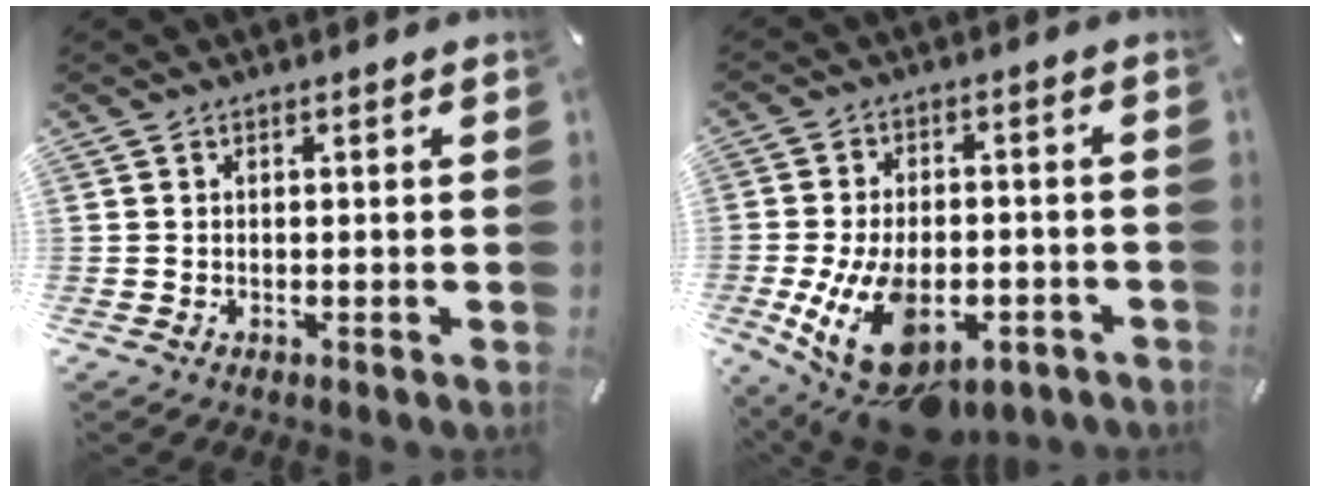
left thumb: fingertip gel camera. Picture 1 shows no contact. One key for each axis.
{"total": 17.7, "fx": -6.4, "fy": 10.1, "fz": 13.0, "tx": -0.249, "ty": 0.024, "tz": -0.098}